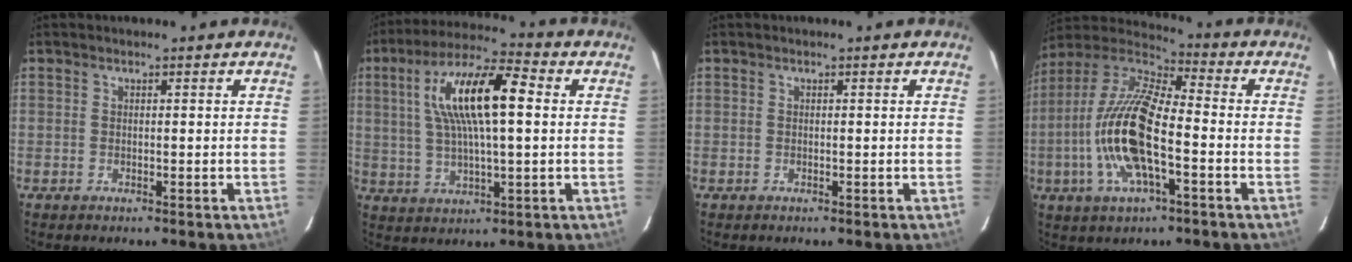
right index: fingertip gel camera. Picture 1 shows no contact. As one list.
[{"total": 14.8, "force": [3.0, 4.1, 13.9], "torque": [-0.263, 0.023, 0.052]}, {"total": 0.0}, {"total": 17.6, "force": [-4.7, 5.8, 15.9], "torque": [-0.322, -0.005, -0.098]}]